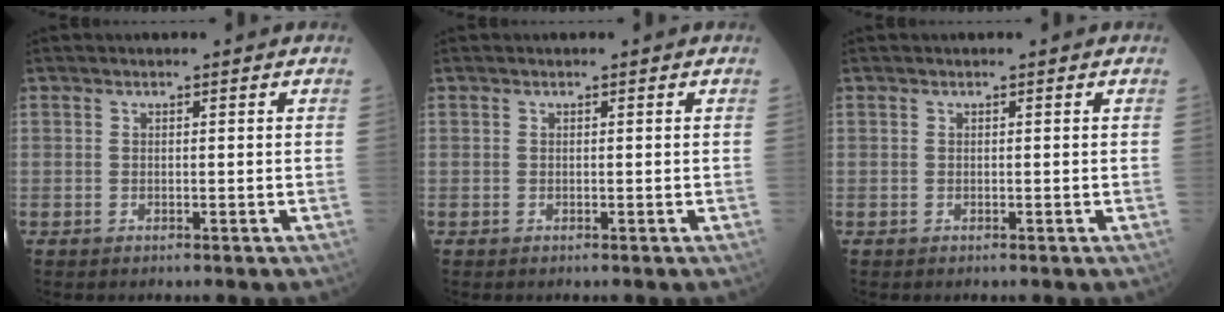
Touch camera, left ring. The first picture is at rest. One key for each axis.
{"total": 0.0}
{"total": 0.0}